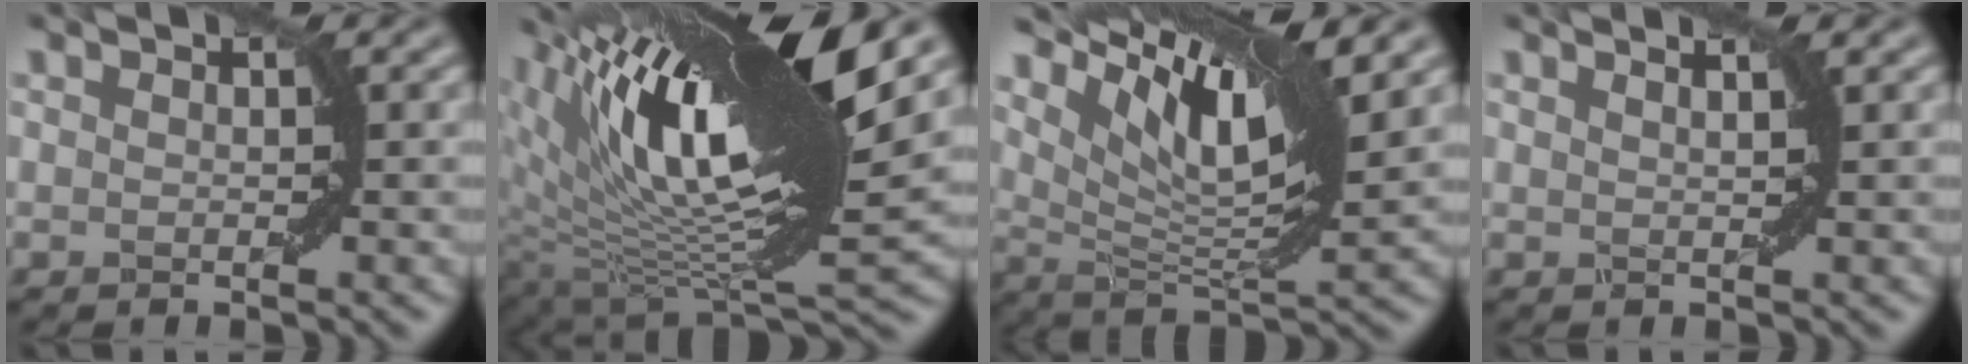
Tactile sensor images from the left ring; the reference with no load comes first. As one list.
[{"total": 15.2, "force": [6.7, 4.6, 12.9], "torque": [-0.227, 0.008, 0.124]}, {"total": 9.6, "force": [5.6, 2.4, 7.5], "torque": [-0.130, -0.003, 0.108]}, {"total": 2.3, "force": [1.6, 0.8, 1.5], "torque": [0.001, 0.002, -0.006]}]